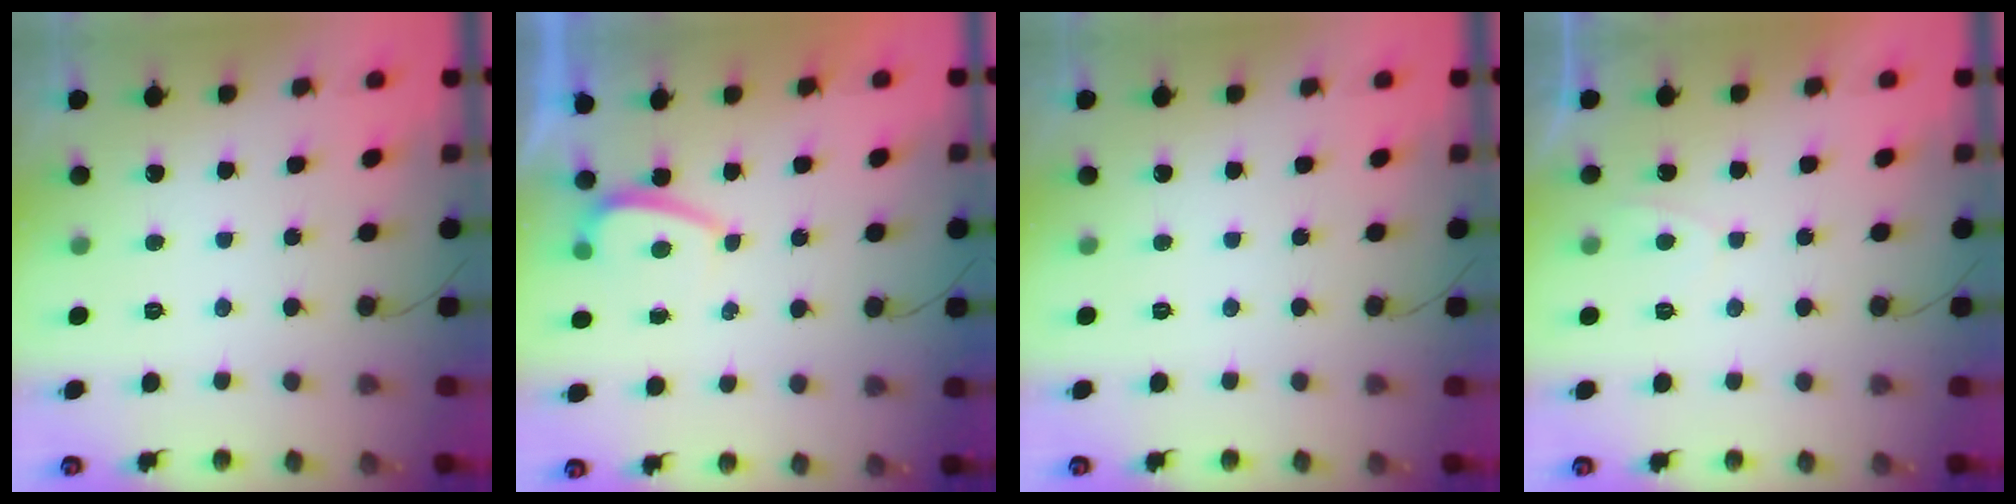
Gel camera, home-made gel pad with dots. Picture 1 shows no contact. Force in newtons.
{"total": 0.9, "press": 0.7, "slide": 0.5}
{"total": 0.0}
{"total": 0.7, "press": 0.4, "slide": 0.5}